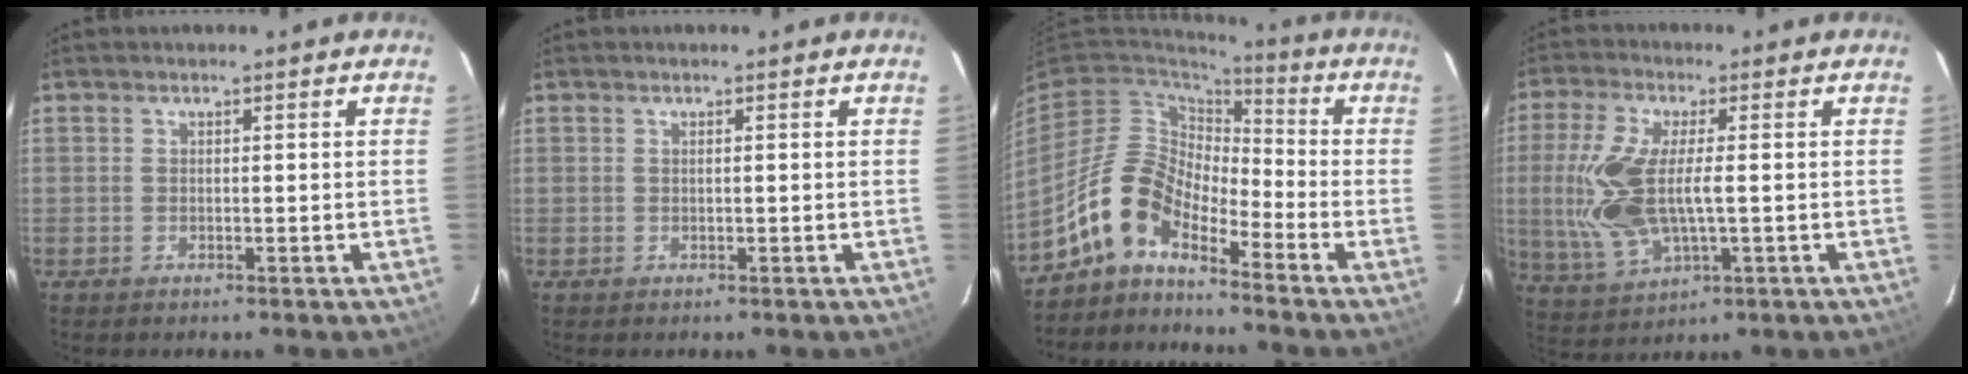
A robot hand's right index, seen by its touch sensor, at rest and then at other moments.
{"total": 0.0}
{"total": 10.8, "force": [-7.6, 4.8, 6.0], "torque": [-0.116, 0.019, -0.162]}
{"total": 14.1, "force": [-0.6, 5.7, 12.9], "torque": [-0.275, -0.007, -0.001]}